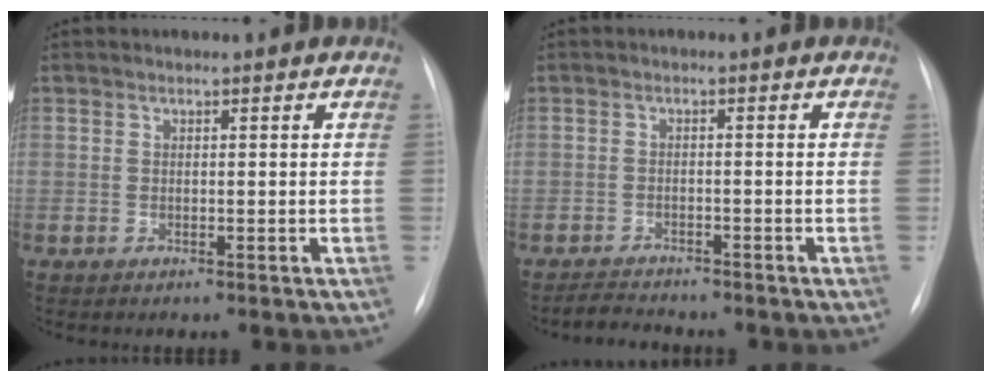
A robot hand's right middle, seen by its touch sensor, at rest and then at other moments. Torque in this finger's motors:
{"motor_torque": [0.00, -0.18, -0.01, -0.06]}